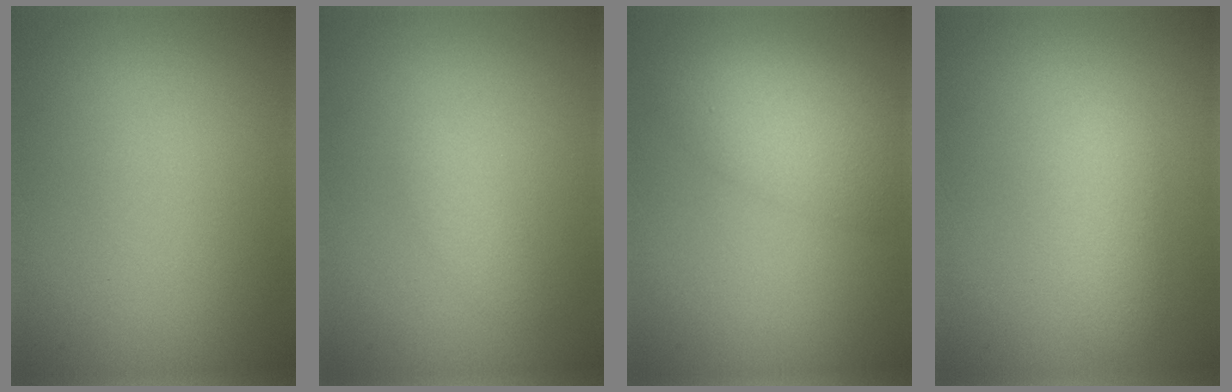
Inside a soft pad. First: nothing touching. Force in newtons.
{"total": 1.2, "press": 1.1, "slide": 0.1}
{"total": 3.3, "press": 3.3, "slide": 0.4}
{"total": 2.1, "press": 2.1, "slide": 0.1}